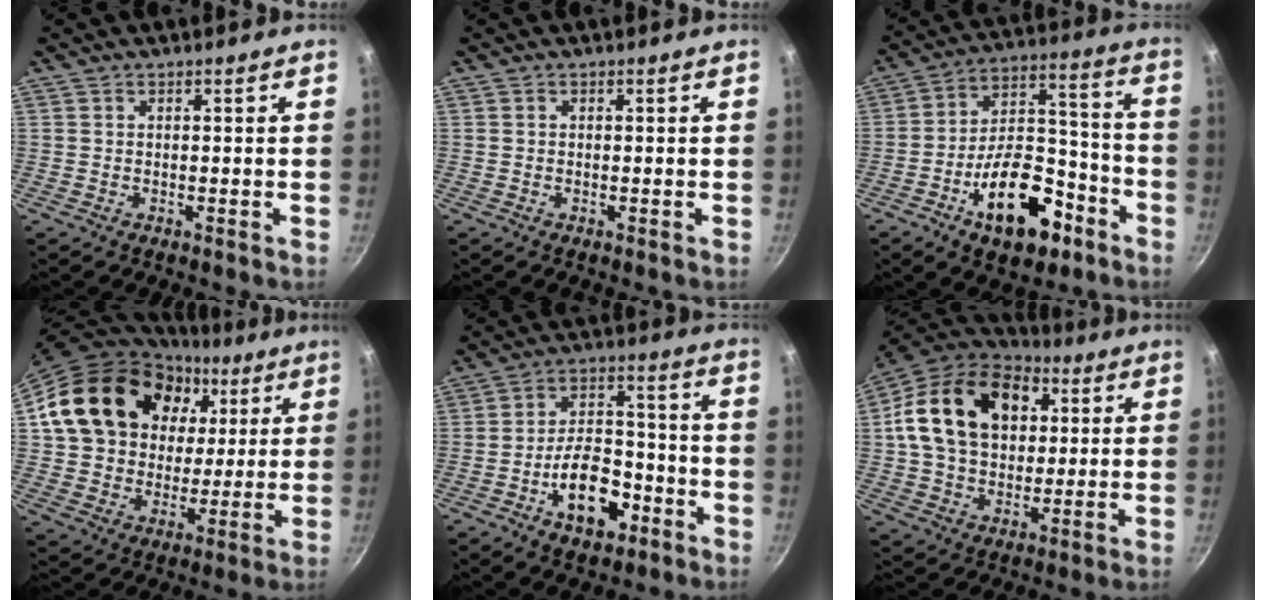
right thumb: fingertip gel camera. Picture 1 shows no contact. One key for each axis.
{"total": 0.0}
{"total": 18.9, "fx": -9.2, "fy": 10.1, "fz": 13.1, "tx": -0.169, "ty": 0.081, "tz": -0.137}
{"total": 24.2, "fx": 7.6, "fy": 19.0, "fz": 13.0, "tx": -0.215, "ty": 0.018, "tz": 0.133}
{"total": 13.0, "fx": -5.8, "fy": 7.6, "fz": 8.9, "tx": -0.116, "ty": 0.050, "tz": -0.091}
{"total": 21.7, "fx": 5.4, "fy": 15.5, "fz": 14.2, "tx": -0.223, "ty": 0.013, "tz": 0.083}